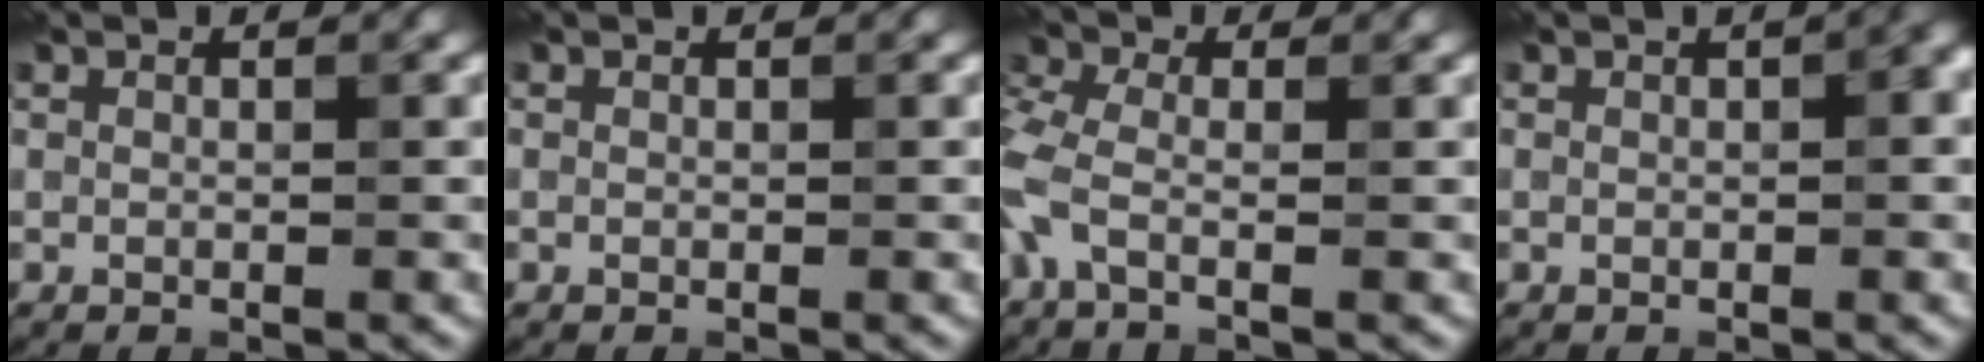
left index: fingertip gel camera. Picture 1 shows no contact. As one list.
[{"total": 0.0}, {"total": 4.6, "force": [-1.2, 2.0, 4.0], "torque": [-0.102, 0.003, -0.045]}, {"total": 1.9, "force": [0.2, 0.3, 1.9], "torque": [-0.025, 0.004, 0.003]}]